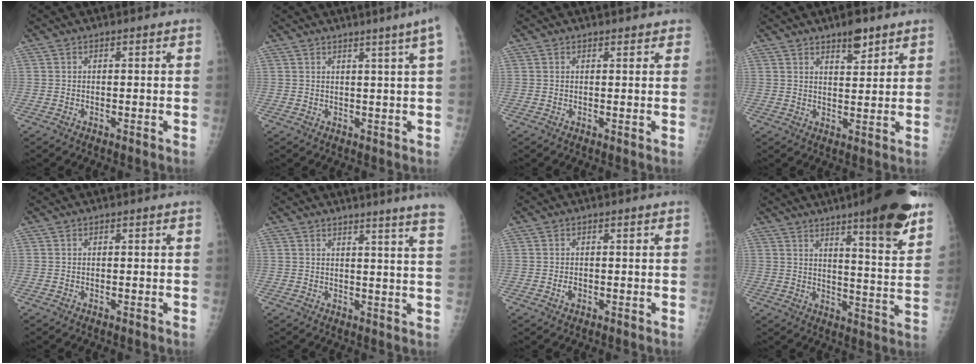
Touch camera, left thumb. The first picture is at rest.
{"total": 5.2, "force": [3.0, -1.3, 4.0], "torque": [-0.055, -0.011, 0.038]}
{"total": 2.1, "force": [1.8, 0.8, 0.6], "torque": [0.011, -0.002, 0.016]}
{"total": 5.1, "force": [3.7, 1.7, 3.1], "torque": [-0.035, -0.026, 0.059]}
{"total": 0.0}
{"total": 12.4, "force": [10.6, -1.2, 6.4], "torque": [-0.077, -0.083, 0.102]}
{"total": 1.1, "force": [-0.2, 0.8, 0.8], "torque": [-0.012, 0.000, -0.001]}
{"total": 18.8, "force": [12.7, 2.7, 13.6], "torque": [-0.164, -0.067, 0.173]}